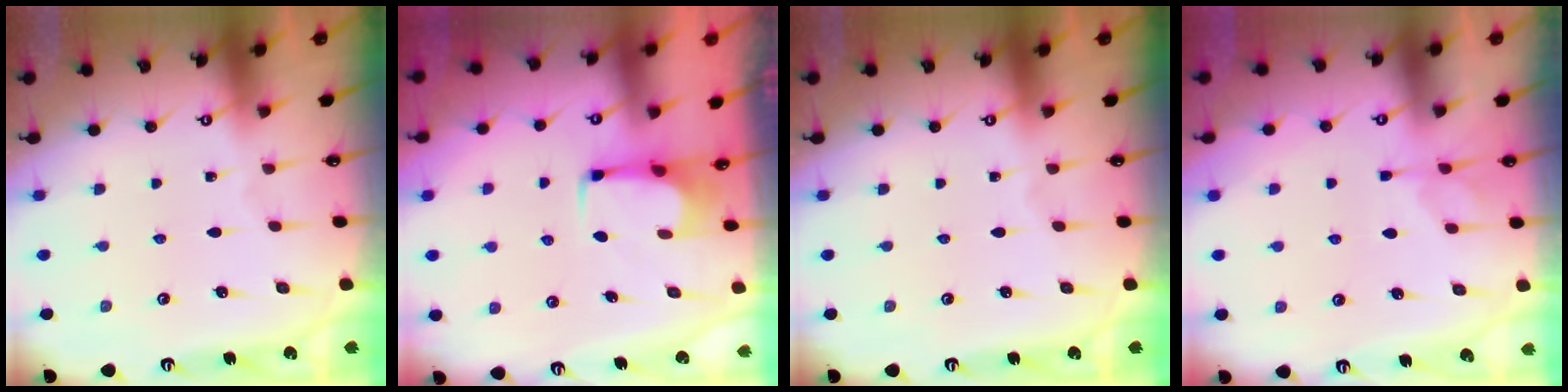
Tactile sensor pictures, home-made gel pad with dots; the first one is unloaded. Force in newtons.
{"total": 2.7, "press": 2.6, "slide": 0.4}
{"total": 0.0}
{"total": 2.6, "press": 2.3, "slide": 1.2}